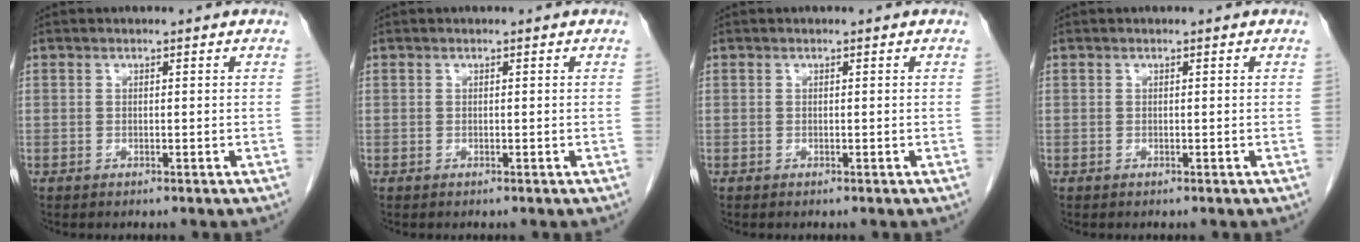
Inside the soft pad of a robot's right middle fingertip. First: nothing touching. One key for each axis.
{"total": 0.0}
{"total": 0.0}
{"total": 0.0}